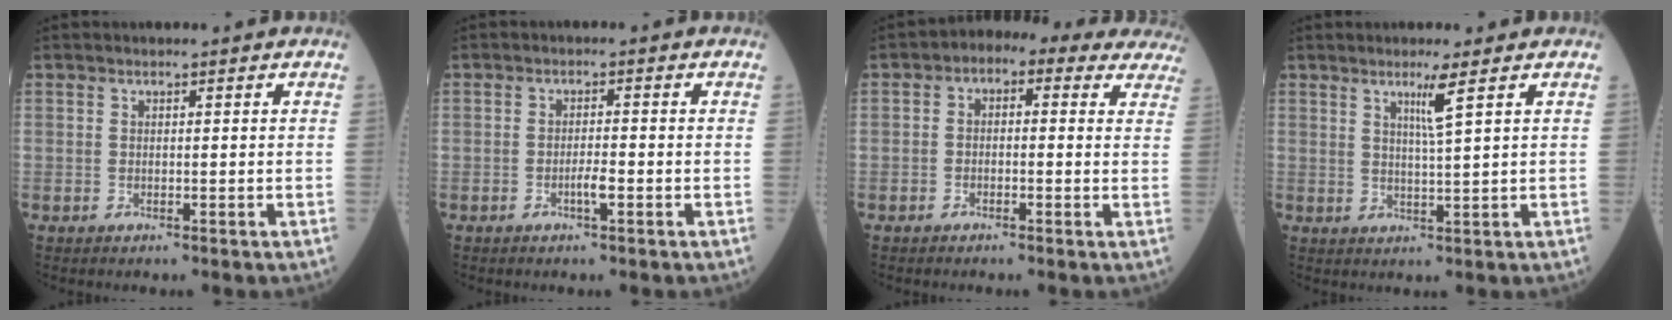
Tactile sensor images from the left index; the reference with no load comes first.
{"total": 2.0, "force": [-1.1, 0.1, 1.6], "torque": [-0.029, -0.003, -0.021]}
{"total": 10.3, "force": [7.1, 5.3, 5.1], "torque": [-0.047, 0.040, 0.060]}
{"total": 3.3, "force": [1.6, -1.0, 2.7], "torque": [-0.049, -0.010, 0.033]}